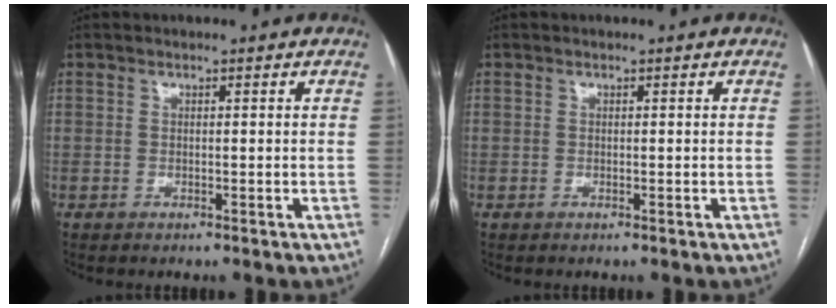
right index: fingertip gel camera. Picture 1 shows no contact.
{"total": 0.0}